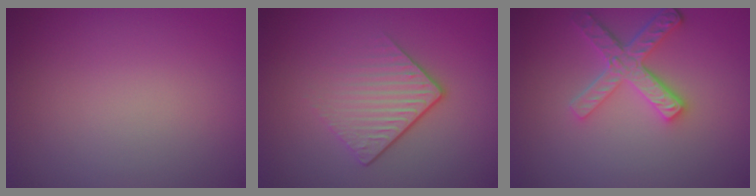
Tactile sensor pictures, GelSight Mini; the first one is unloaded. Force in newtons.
{"total": 4.0, "press": 2.5, "slide": 3.2}
{"total": 4.2, "press": 3.2, "slide": 2.7}